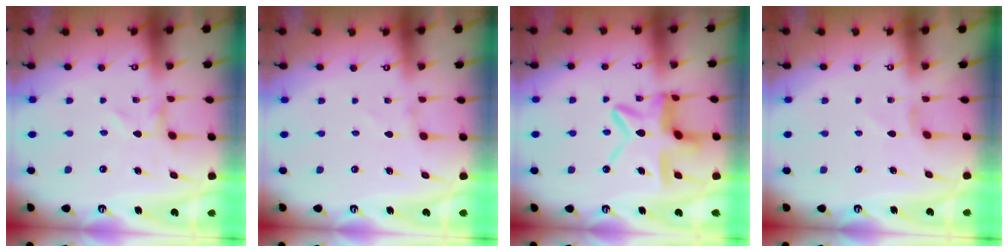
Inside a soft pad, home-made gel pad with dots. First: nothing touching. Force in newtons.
{"total": 1.2, "press": 1.2, "slide": 0.0}
{"total": 13.8, "press": 13.8, "slide": 1.3}
{"total": 1.0, "press": 1.0, "slide": 0.3}